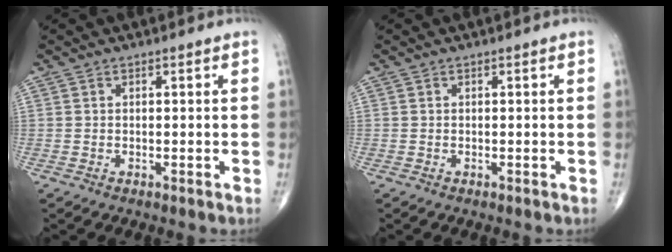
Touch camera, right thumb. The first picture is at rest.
{"total": 0.0}